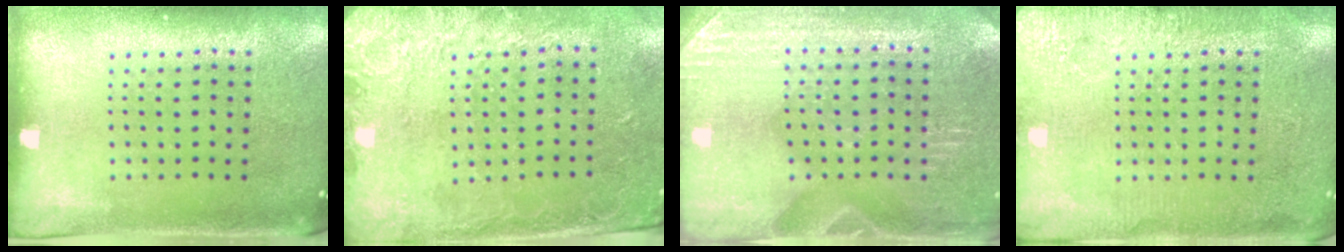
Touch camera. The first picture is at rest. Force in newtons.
{"total": 2.6, "press": 1.9, "slide": 1.8}
{"total": 3.0, "press": 2.9, "slide": 0.2}
{"total": 3.8, "press": 3.8, "slide": 0.5}